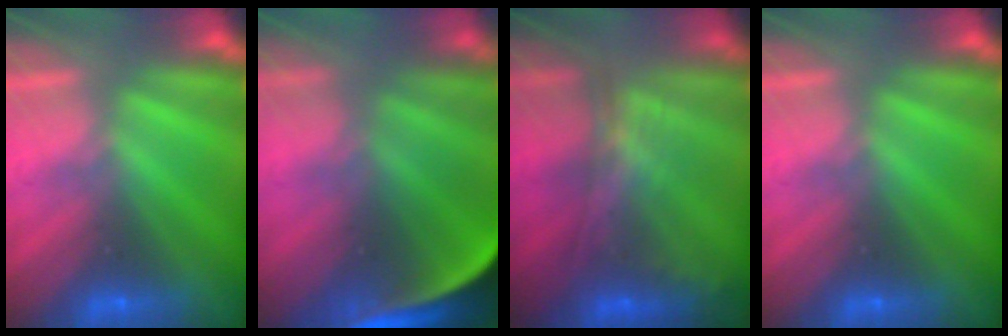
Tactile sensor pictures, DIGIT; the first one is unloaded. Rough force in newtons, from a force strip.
{"total": 11.6}
{"total": 5.8}
{"total": 0.0}